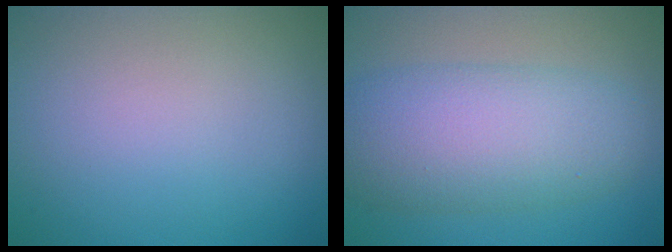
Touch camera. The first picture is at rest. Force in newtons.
{"total": 7.7, "press": 7.7, "slide": 0.3}